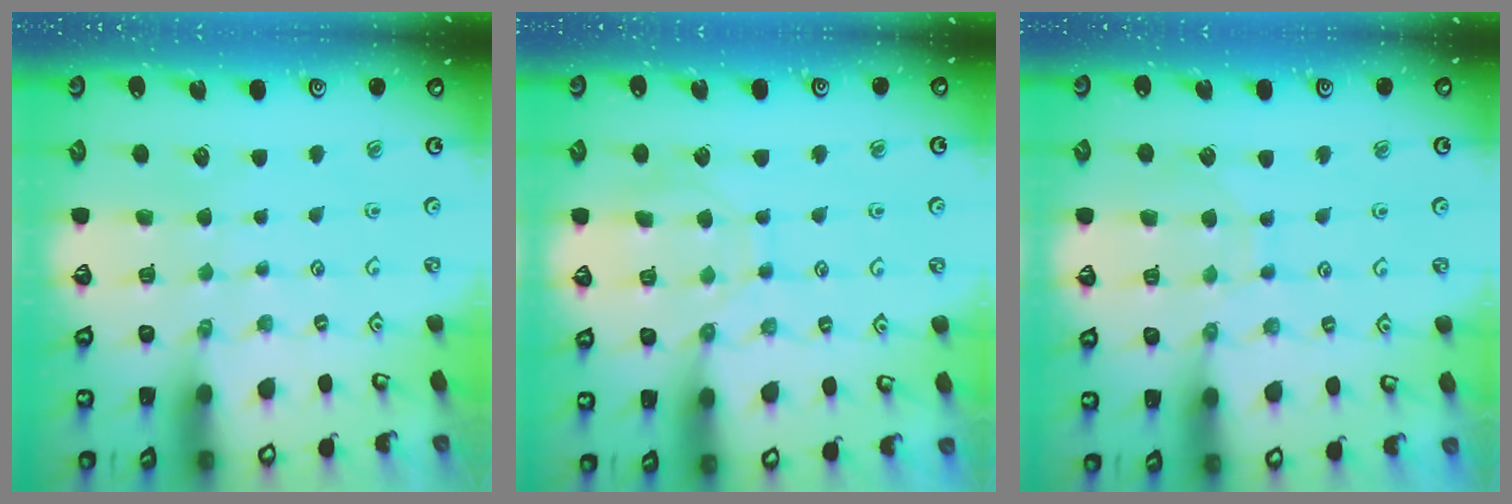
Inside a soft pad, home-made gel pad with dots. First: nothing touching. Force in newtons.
{"total": 9.4, "press": 9.4, "slide": 0.7}
{"total": 6.4, "press": 6.4, "slide": 0.1}